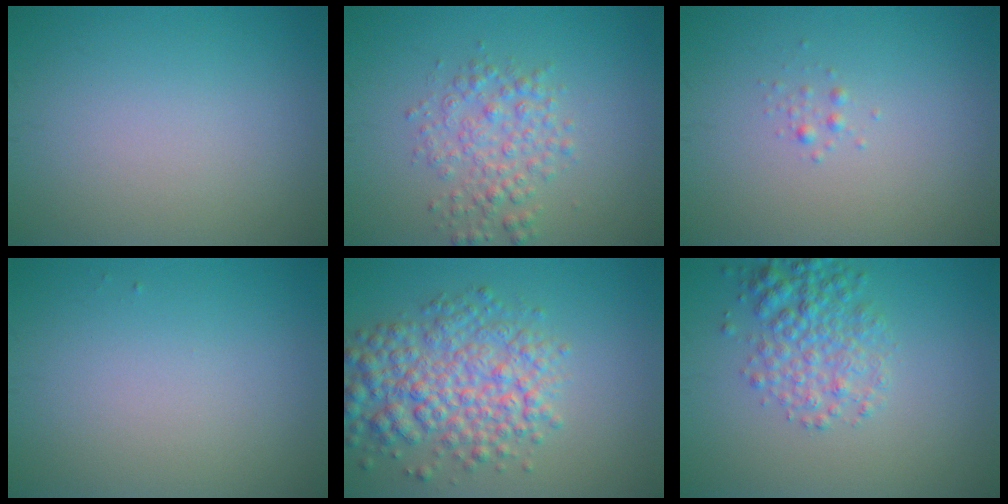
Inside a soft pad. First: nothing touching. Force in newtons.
{"total": 3.2, "press": 3.2, "slide": 0.1}
{"total": 0.7, "press": 0.7, "slide": 0.0}
{"total": 0.0}
{"total": 6.7, "press": 6.7, "slide": 0.2}
{"total": 4.0, "press": 4.0, "slide": 0.1}